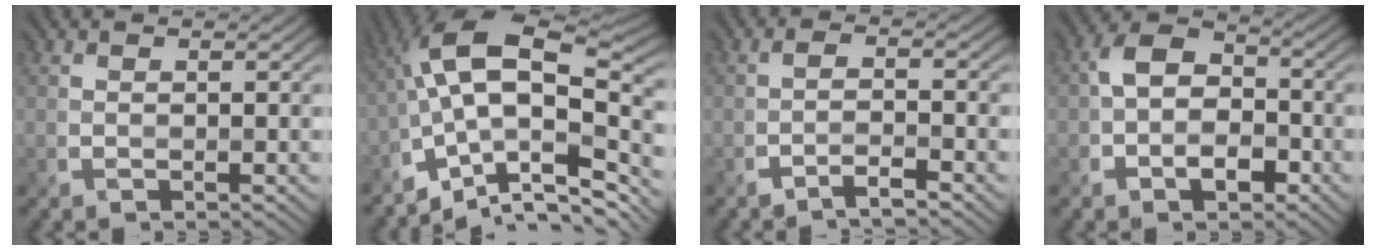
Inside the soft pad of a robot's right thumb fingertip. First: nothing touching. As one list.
[{"total": 14.0, "force": [-3.5, 6.1, 12.1], "torque": [-0.214, 0.019, -0.065]}, {"total": 2.7, "force": [-2.1, 0.3, 1.6], "torque": [-0.029, 0.007, -0.050]}, {"total": 5.7, "force": [-1.8, 3.9, 3.7], "torque": [-0.064, 0.007, -0.038]}]